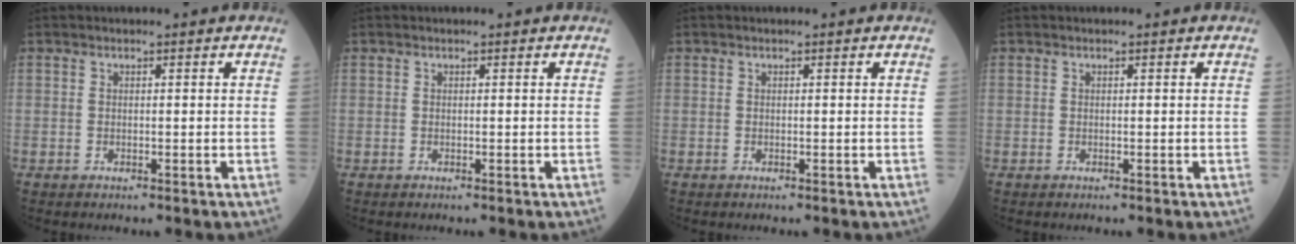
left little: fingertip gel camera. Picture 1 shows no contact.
{"total": 0.0}
{"total": 0.0}
{"total": 0.0}